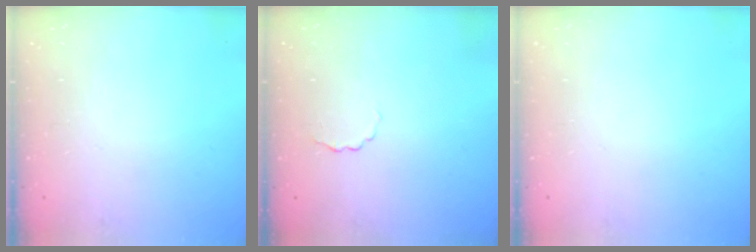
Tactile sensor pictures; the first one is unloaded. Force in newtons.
{"total": 2.0, "press": 1.9, "slide": 0.5}
{"total": 0.0}